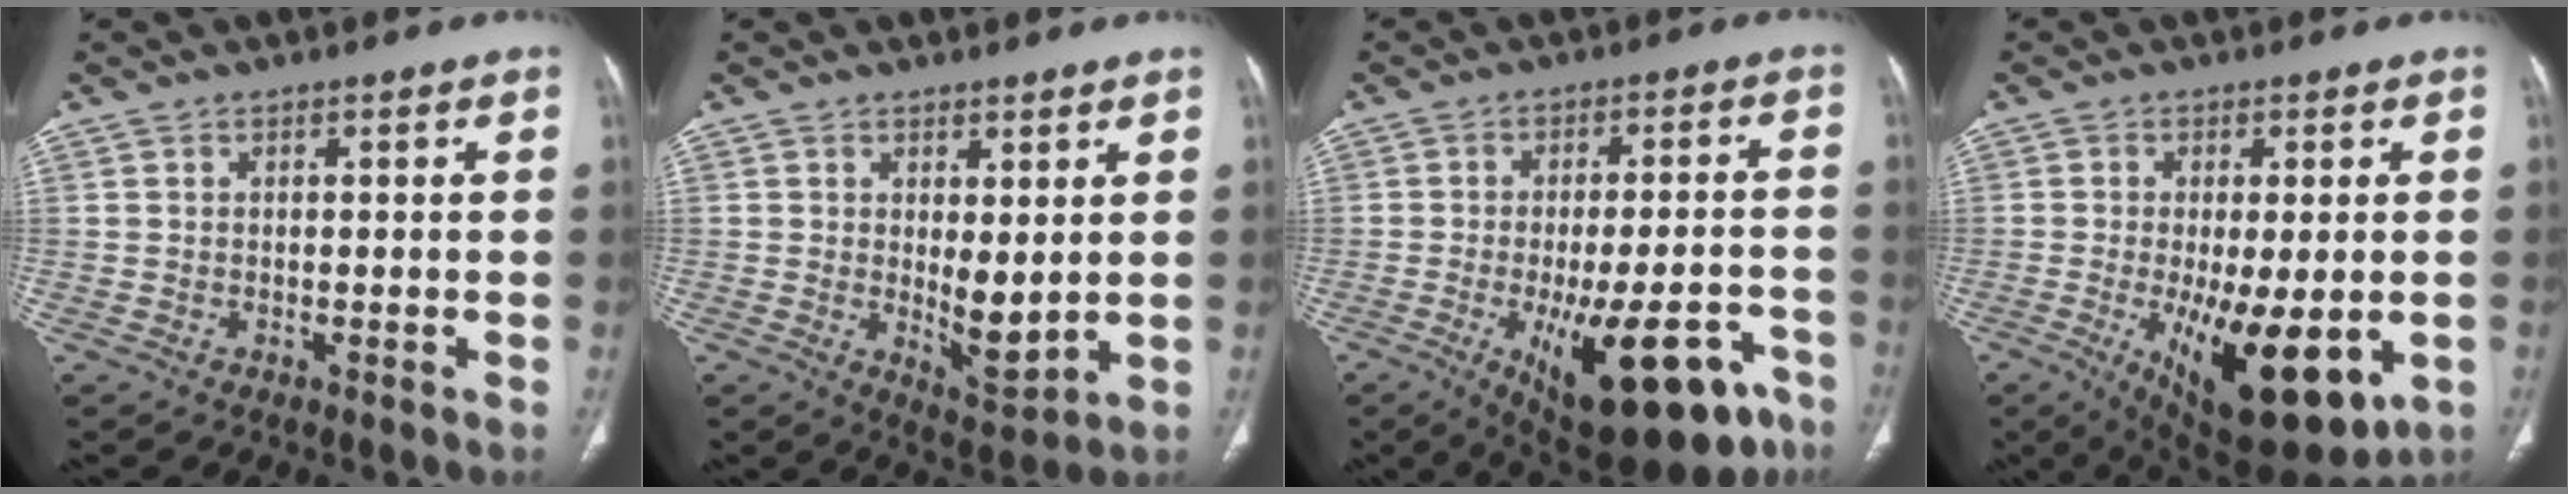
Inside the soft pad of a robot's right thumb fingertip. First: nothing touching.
{"total": 6.3, "force": [0.6, 2.6, 5.7], "torque": [-0.078, -0.023, 0.022]}
{"total": 21.3, "force": [-10.2, 8.3, 16.7], "torque": [-0.188, 0.031, -0.130]}
{"total": 17.2, "force": [-4.8, 6.7, 15.1], "torque": [-0.215, -0.022, -0.052]}